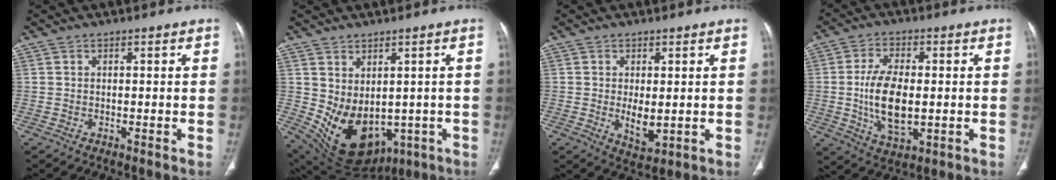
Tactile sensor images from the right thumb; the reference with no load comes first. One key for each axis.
{"total": 15.0, "fx": -2.3, "fy": 10.4, "fz": 10.5, "tx": -0.163, "ty": -0.009, "tz": 0.006}
{"total": 4.8, "fx": -0.3, "fy": 2.3, "fz": 4.2, "tx": -0.065, "ty": -0.014, "tz": 0.004}
{"total": 11.6, "fx": -0.8, "fy": 5.8, "fz": 10.0, "tx": -0.187, "ty": -0.006, "tz": -0.009}